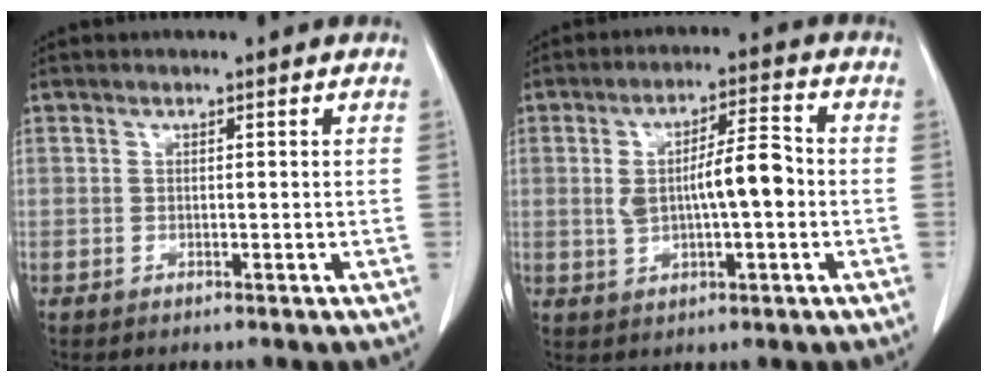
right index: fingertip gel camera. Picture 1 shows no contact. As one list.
[{"total": 8.4, "force": [-0.3, 2.2, 8.1], "torque": [-0.146, 0.019, -0.001]}]